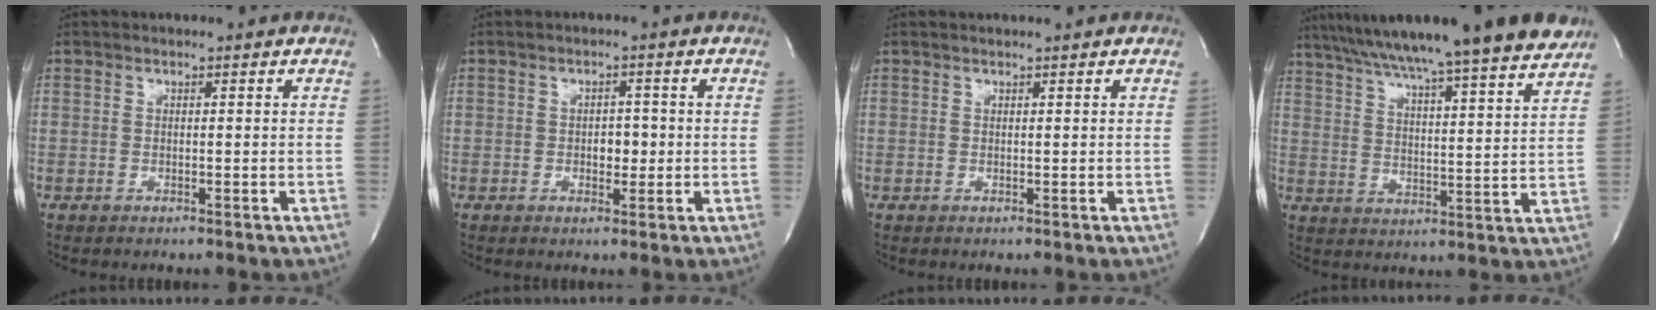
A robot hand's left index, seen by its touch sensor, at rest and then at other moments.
{"total": 2.4, "force": [-0.3, 1.5, 1.9], "torque": [-0.020, 0.002, -0.003]}
{"total": 1.3, "force": [1.2, -0.2, 0.3], "torque": [-0.001, 0.008, 0.019]}
{"total": 23.3, "force": [19.8, 0.0, 12.4], "torque": [-0.209, -0.004, 0.281]}